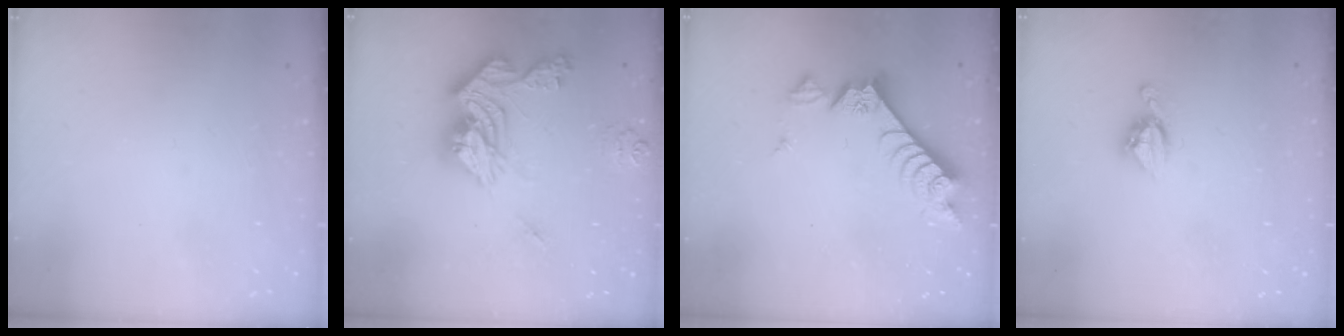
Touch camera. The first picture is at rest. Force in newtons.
{"total": 17.2, "press": 17.1, "slide": 1.5}
{"total": 8.0, "press": 7.9, "slide": 0.7}
{"total": 6.8, "press": 6.8, "slide": 0.5}